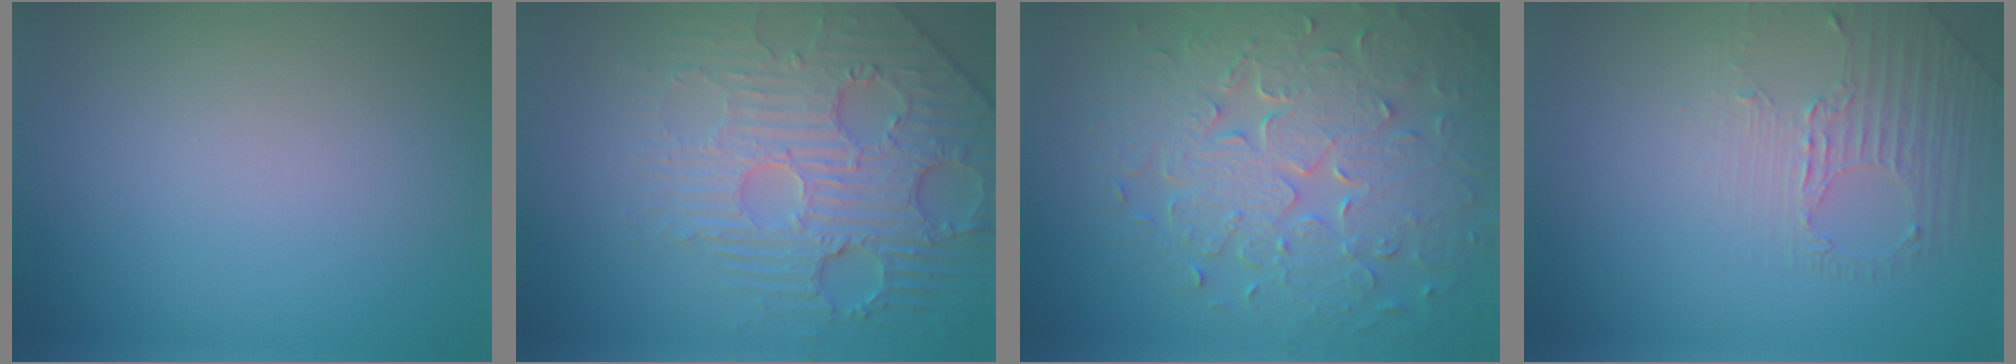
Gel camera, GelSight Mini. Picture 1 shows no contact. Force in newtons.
{"total": 4.9, "press": 4.5, "slide": 1.8}
{"total": 8.1, "press": 5.9, "slide": 5.6}
{"total": 1.6, "press": 1.0, "slide": 1.2}